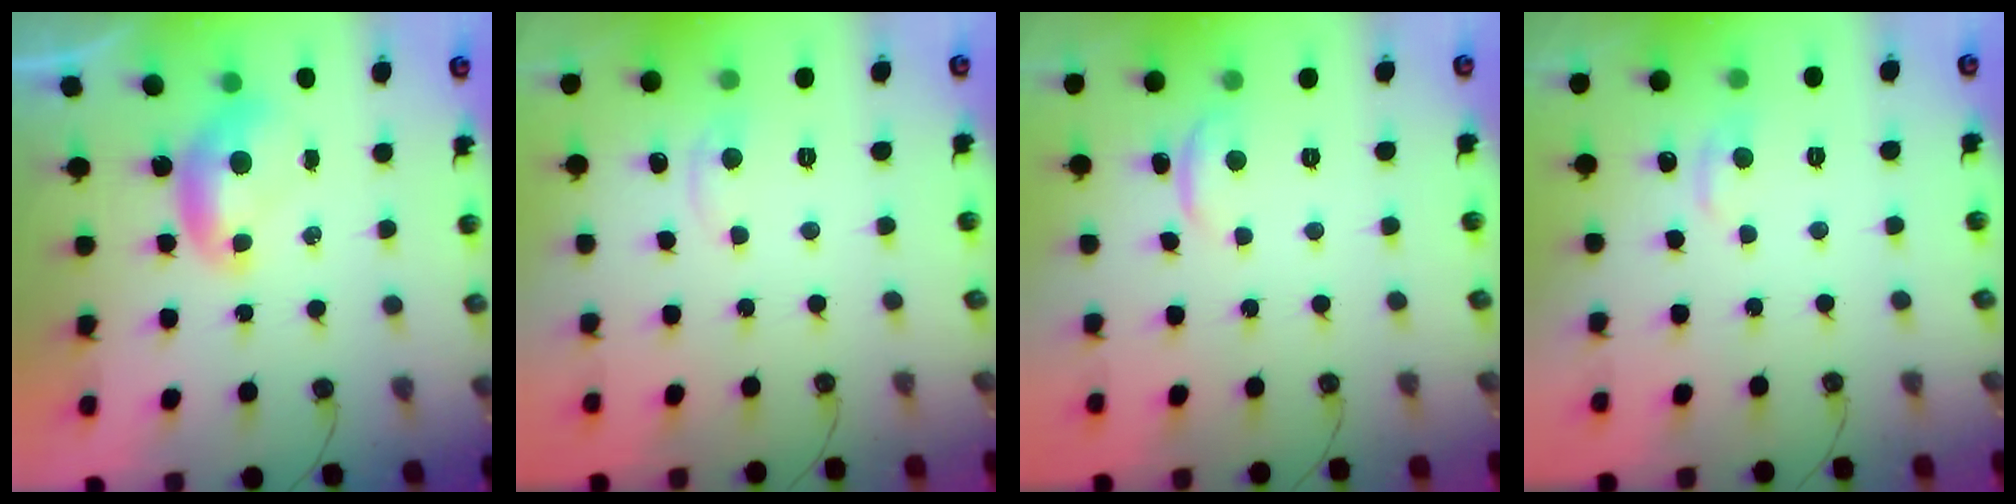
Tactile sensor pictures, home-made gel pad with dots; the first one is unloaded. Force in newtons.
{"total": 1.0, "press": 0.8, "slide": 0.5}
{"total": 0.6, "press": 0.0, "slide": 0.6}
{"total": 1.0, "press": 0.5, "slide": 0.8}